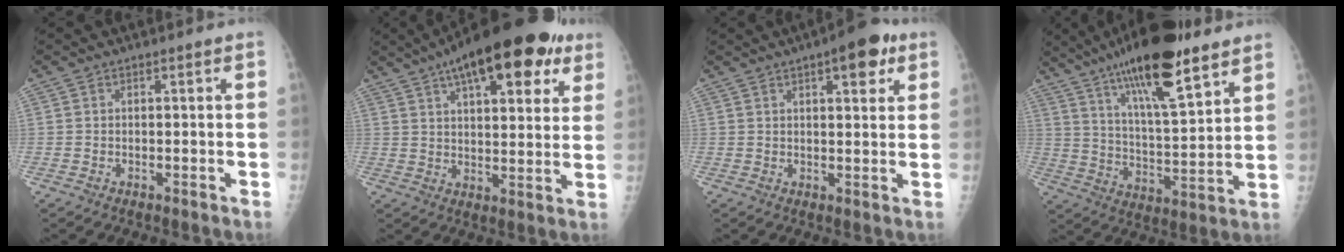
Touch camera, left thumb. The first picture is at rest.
{"total": 21.5, "force": [11.8, 8.2, 16.0], "torque": [-0.210, -0.009, 0.170]}
{"total": 8.1, "force": [4.1, 2.9, 6.3], "torque": [-0.064, -0.011, 0.050]}
{"total": 20.5, "force": [13.3, 5.2, 14.7], "torque": [-0.234, -0.051, 0.225]}